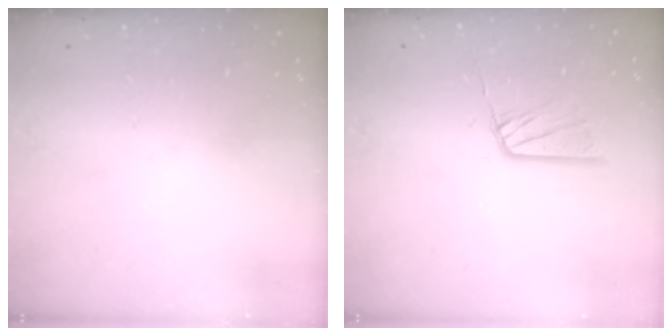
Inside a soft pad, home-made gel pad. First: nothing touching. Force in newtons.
{"total": 10.4, "press": 10.4, "slide": 1.0}